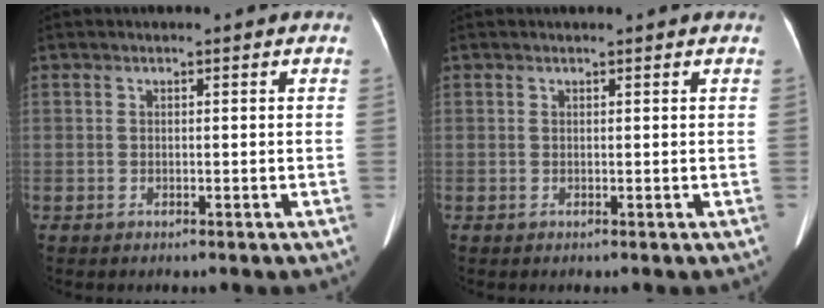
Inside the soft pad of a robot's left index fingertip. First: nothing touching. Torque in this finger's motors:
{"motor_torque": [0.02, 0.09, -0.06, -0.02]}